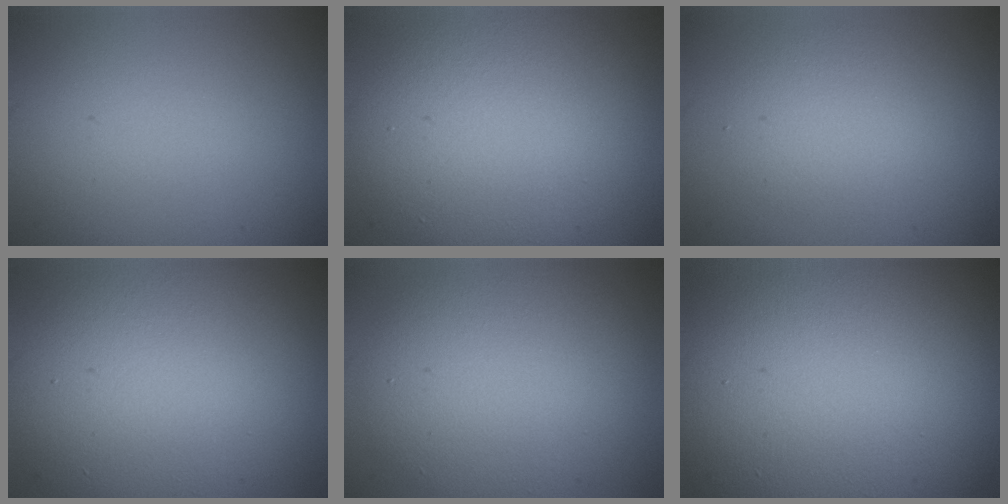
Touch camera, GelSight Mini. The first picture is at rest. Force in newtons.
{"total": 9.9, "press": 9.9, "slide": 1.0}
{"total": 2.8, "press": 2.8, "slide": 0.2}
{"total": 11.9, "press": 11.9, "slide": 1.1}
{"total": 7.8, "press": 7.8, "slide": 0.6}
{"total": 16.4, "press": 16.4, "slide": 1.5}